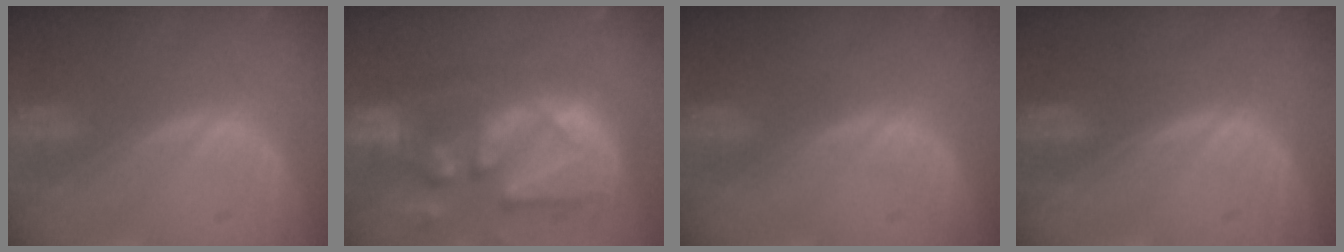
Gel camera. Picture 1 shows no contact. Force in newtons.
{"total": 13.1, "press": 11.3, "slide": 6.6}
{"total": 0.0}
{"total": 0.0}